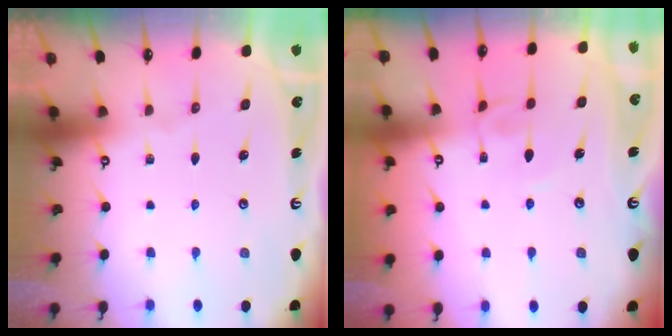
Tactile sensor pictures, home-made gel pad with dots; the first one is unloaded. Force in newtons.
{"total": 3.1, "press": 3.1, "slide": 0.2}